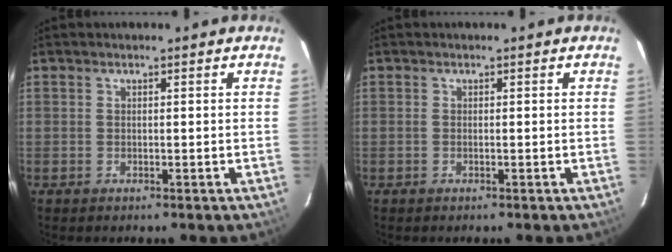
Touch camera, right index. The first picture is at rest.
{"total": 0.0}